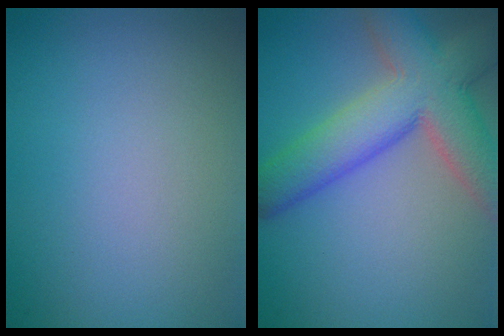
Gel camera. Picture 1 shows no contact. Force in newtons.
{"total": 8.7, "press": 8.7, "slide": 0.5}